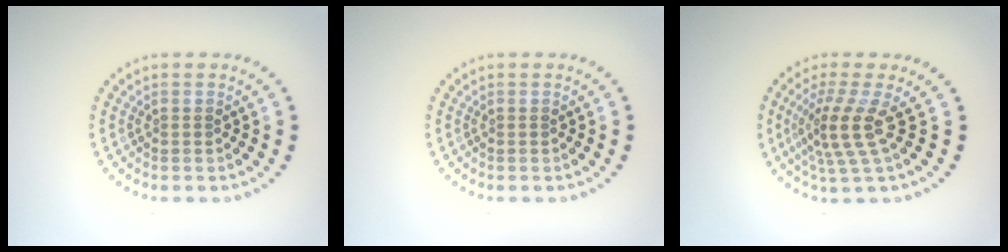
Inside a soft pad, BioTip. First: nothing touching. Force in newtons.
{"total": 0.0}
{"total": 3.8, "press": 2.7, "slide": 2.6}